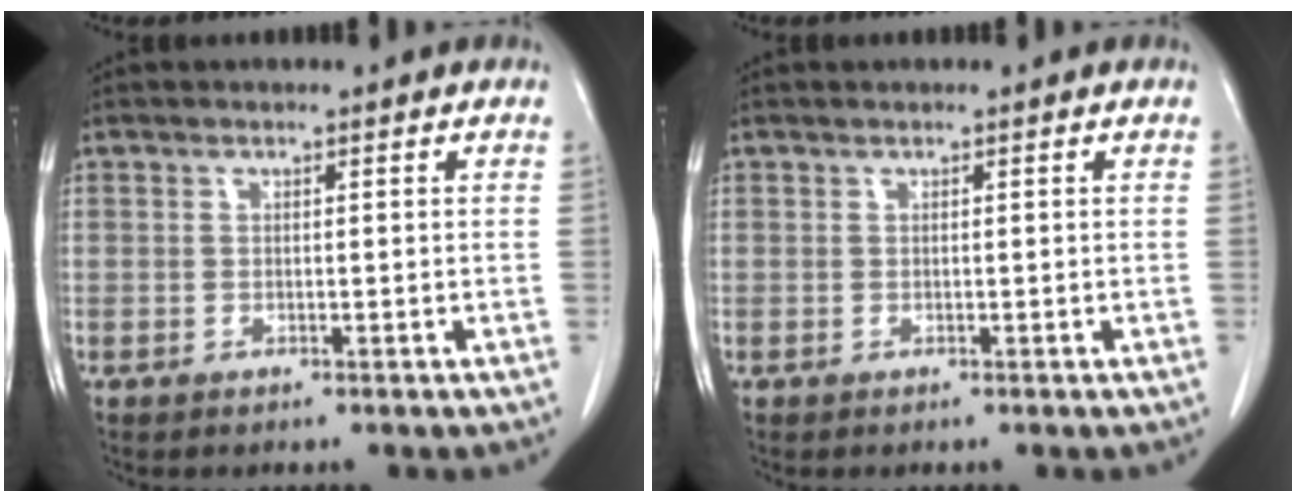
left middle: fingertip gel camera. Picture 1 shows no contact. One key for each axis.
{"total": 0.0}